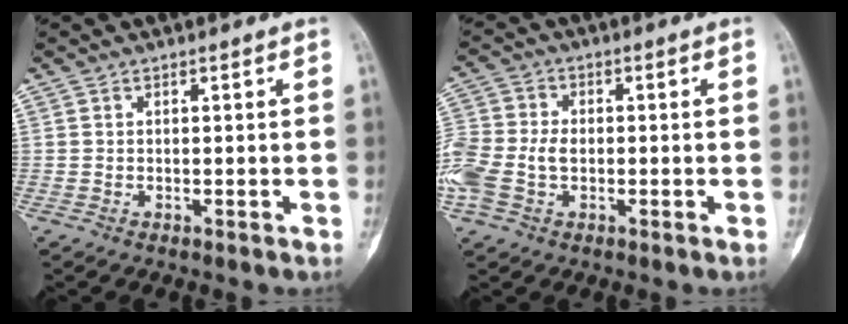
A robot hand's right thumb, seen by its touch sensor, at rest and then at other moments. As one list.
[{"total": 12.6, "force": [-1.9, 9.0, 8.6], "torque": [-0.230, 0.018, -0.033]}]